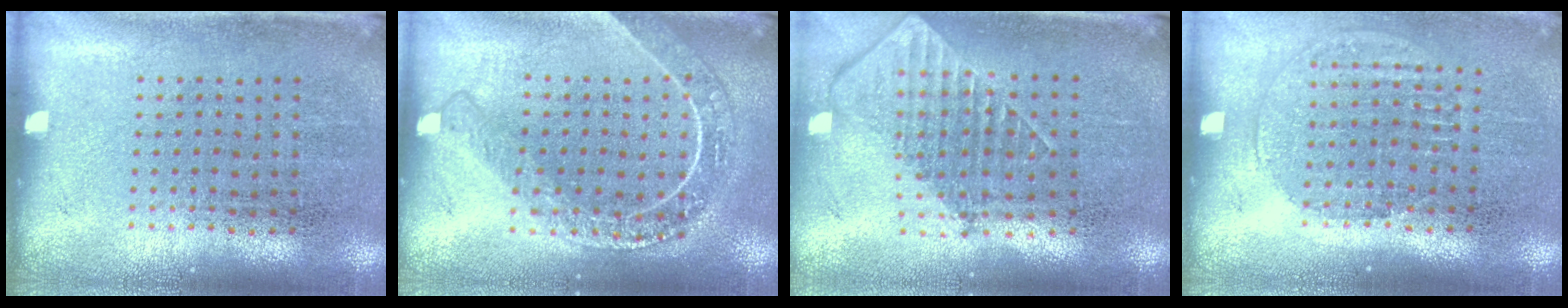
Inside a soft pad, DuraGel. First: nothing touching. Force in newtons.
{"total": 1.9, "press": 1.7, "slide": 0.8}
{"total": 1.8, "press": 1.4, "slide": 1.1}
{"total": 1.4, "press": 1.2, "slide": 0.6}